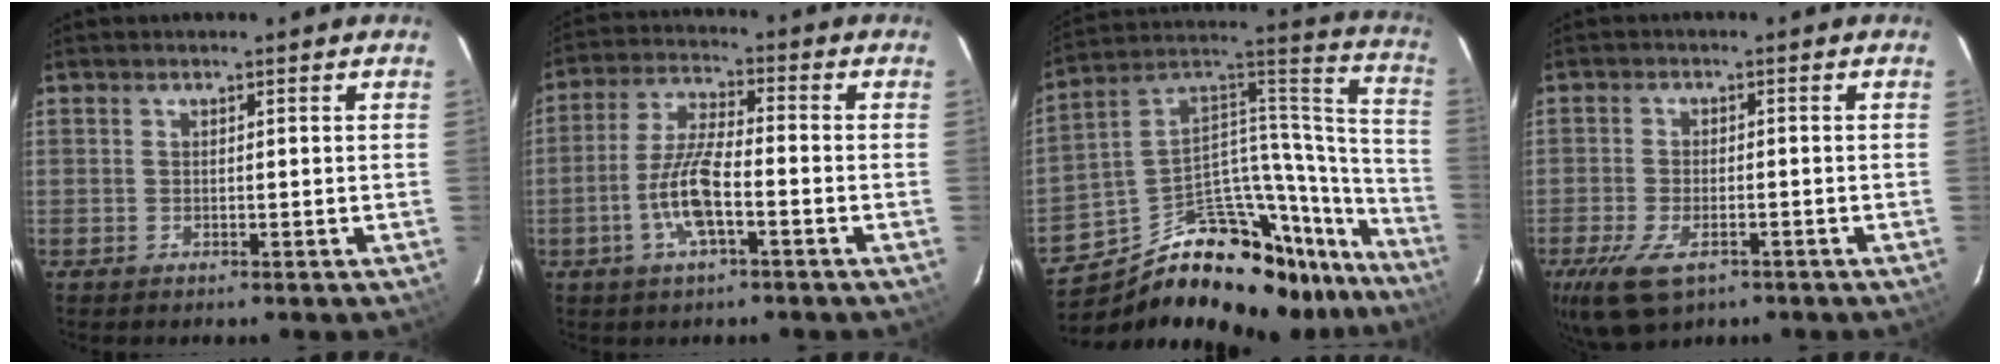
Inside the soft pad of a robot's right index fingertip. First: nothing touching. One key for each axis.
{"total": 8.9, "fx": -3.5, "fy": 2.0, "fz": 7.9, "tx": -0.166, "ty": 0.002, "tz": -0.068}
{"total": 29.7, "fx": -21.6, "fy": 15.1, "fz": 13.6, "tx": -0.178, "ty": 0.077, "tz": -0.318}
{"total": 9.4, "fx": -5.4, "fy": 4.7, "fz": 6.2, "tx": -0.151, "ty": -0.025, "tz": -0.095}